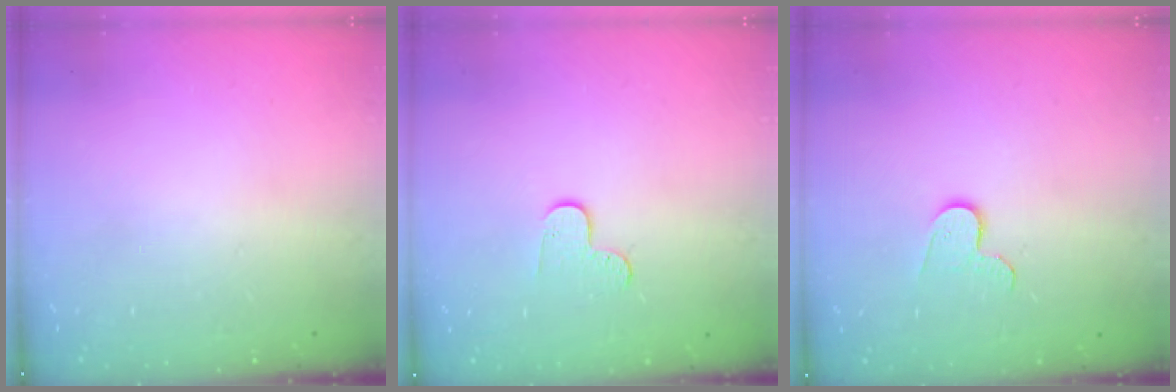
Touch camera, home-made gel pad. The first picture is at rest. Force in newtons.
{"total": 6.4, "press": 6.4, "slide": 0.5}
{"total": 6.3, "press": 6.3, "slide": 0.5}